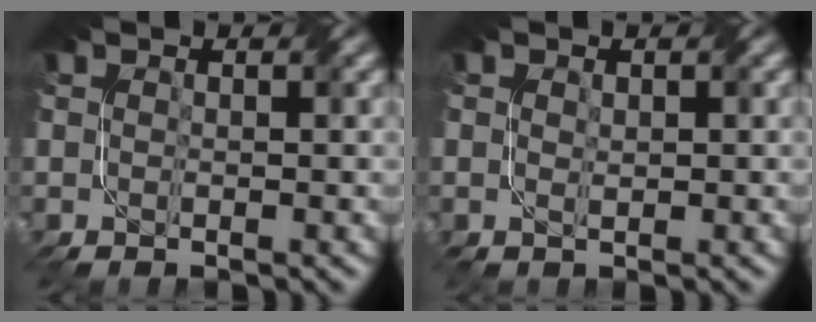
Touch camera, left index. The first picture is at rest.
{"total": 1.1, "force": [-1.0, 0.0, -0.6], "torque": [0.008, -0.003, 0.006]}